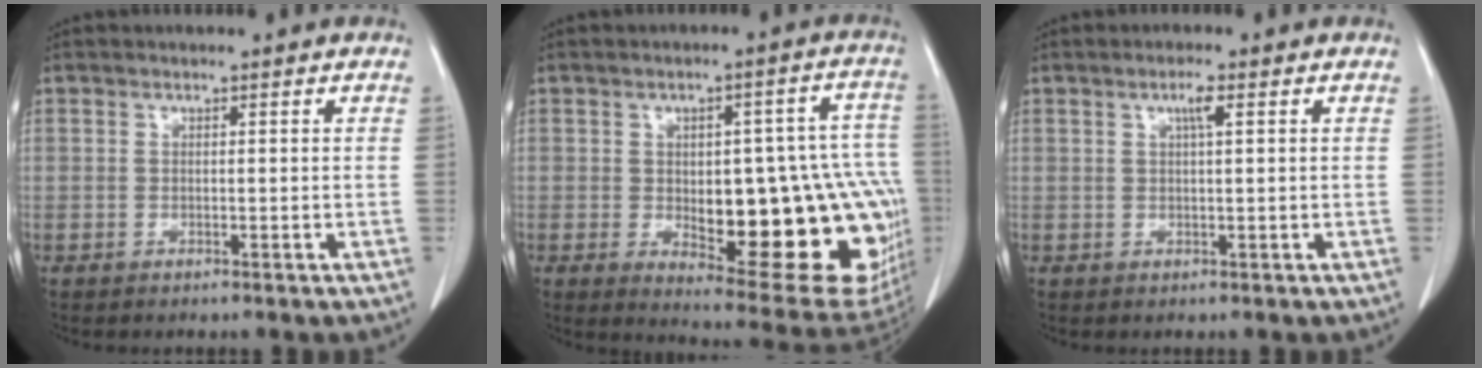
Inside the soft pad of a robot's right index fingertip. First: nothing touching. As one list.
[{"total": 25.6, "force": [-3.9, 8.4, 23.9], "torque": [-0.215, 0.020, -0.021]}, {"total": 2.0, "force": [0.8, 0.0, 1.8], "torque": [-0.035, 0.001, 0.013]}]